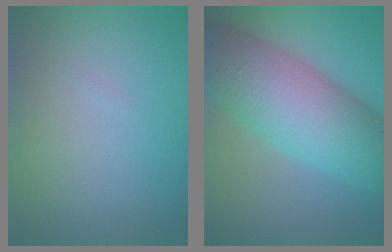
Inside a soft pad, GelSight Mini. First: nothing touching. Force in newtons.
{"total": 11.3, "press": 11.3, "slide": 0.4}